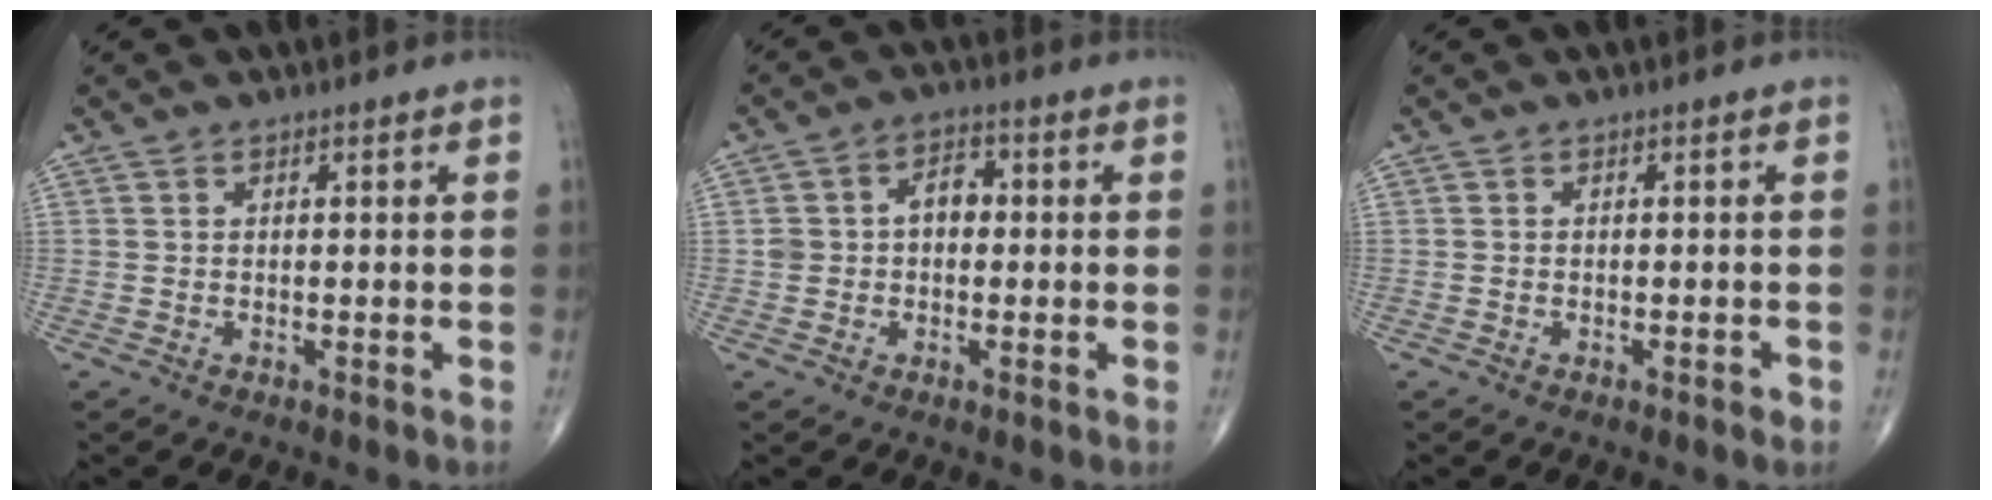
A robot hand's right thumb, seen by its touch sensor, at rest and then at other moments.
{"total": 5.4, "force": [0.2, 4.0, 3.7], "torque": [-0.053, 0.022, -0.001]}
{"total": 0.8, "force": [-0.5, 0.3, 0.5], "torque": [-0.008, 0.000, -0.009]}